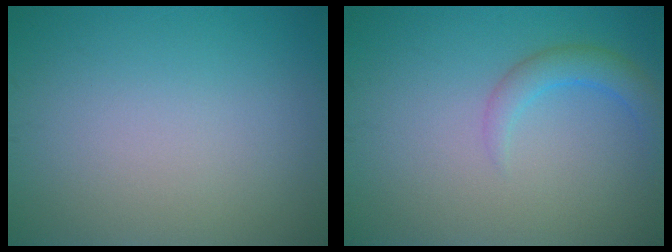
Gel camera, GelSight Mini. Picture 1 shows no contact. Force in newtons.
{"total": 2.4, "press": 2.4, "slide": 0.3}